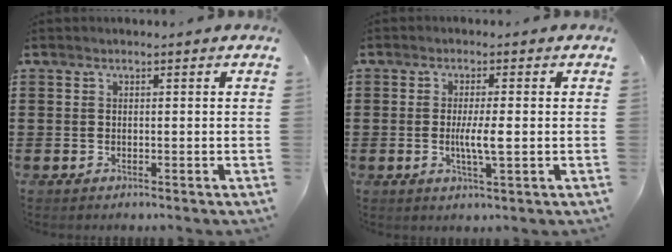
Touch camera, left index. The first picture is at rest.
{"total": 4.1, "force": [-0.2, 0.4, 4.1], "torque": [-0.079, -0.006, -0.007]}